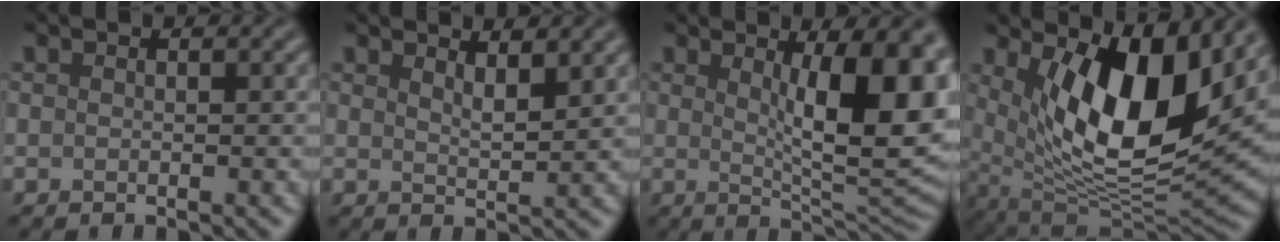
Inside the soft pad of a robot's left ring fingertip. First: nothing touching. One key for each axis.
{"total": 2.4, "fx": 1.9, "fy": 0.5, "fz": 1.2, "tx": -0.012, "ty": -0.001, "tz": 0.032}
{"total": 11.3, "fx": 2.1, "fy": 3.5, "fz": 10.6, "tx": -0.119, "ty": -0.008, "tz": 0.034}
{"total": 11.4, "fx": 3.7, "fy": 4.6, "fz": 9.7, "tx": -0.157, "ty": -0.028, "tz": 0.070}